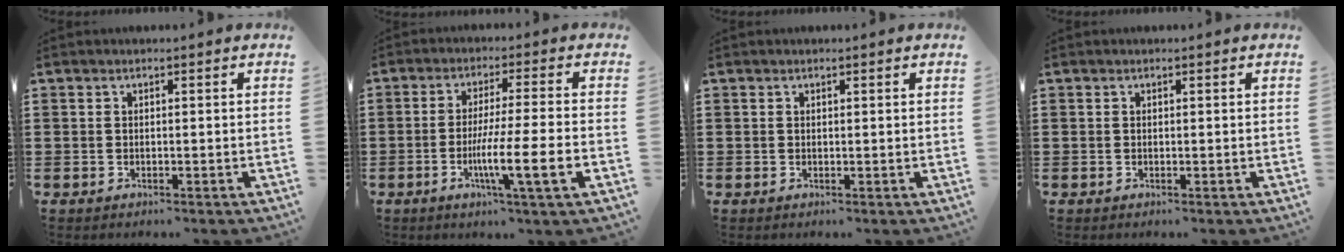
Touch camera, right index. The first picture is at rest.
{"total": 9.0, "force": [-3.0, 0.0, 8.5], "torque": [-0.154, -0.015, -0.056]}
{"total": 0.0}
{"total": 0.0}